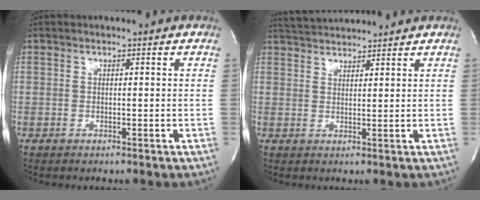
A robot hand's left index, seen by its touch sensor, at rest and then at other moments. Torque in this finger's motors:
{"motor_torque": [0.10, -0.34, 0.09, 0.05]}